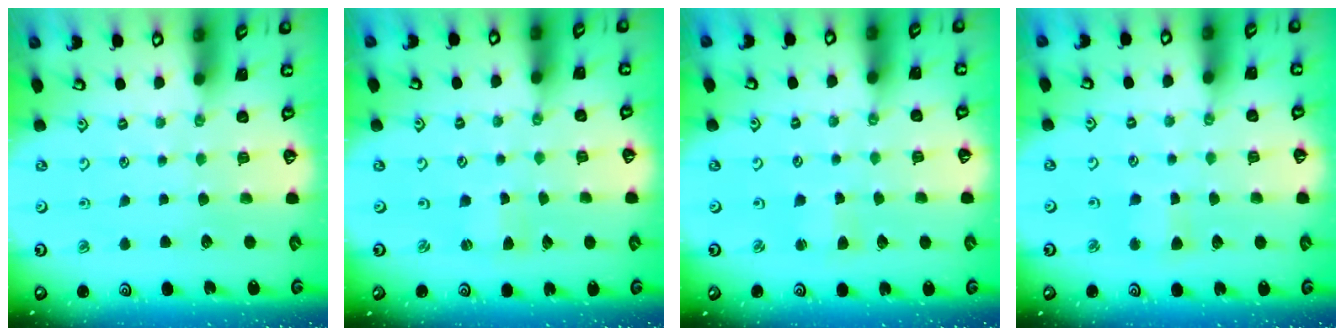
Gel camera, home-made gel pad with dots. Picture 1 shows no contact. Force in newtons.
{"total": 1.7, "press": 1.7, "slide": 0.3}
{"total": 2.5, "press": 2.5, "slide": 0.2}
{"total": 2.8, "press": 2.7, "slide": 0.4}